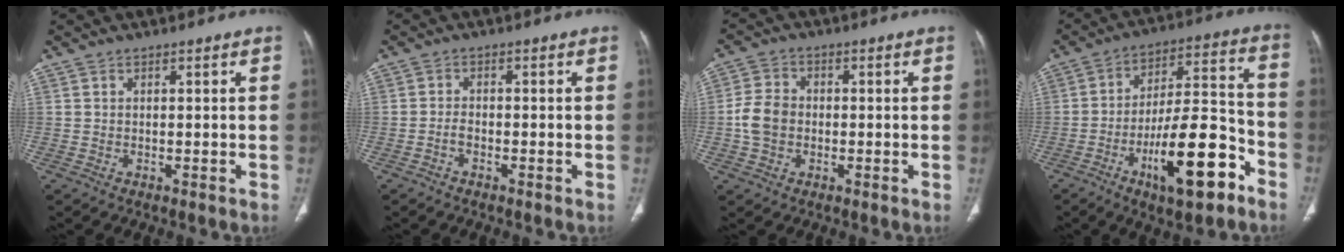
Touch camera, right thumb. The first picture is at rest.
{"total": 1.7, "force": [-1.0, 0.9, 1.0], "torque": [-0.018, 0.012, -0.021]}
{"total": 6.2, "force": [-0.8, 4.9, 3.7], "torque": [-0.066, 0.015, -0.021]}
{"total": 18.9, "force": [-9.0, 6.2, 15.3], "torque": [-0.232, 0.061, -0.139]}